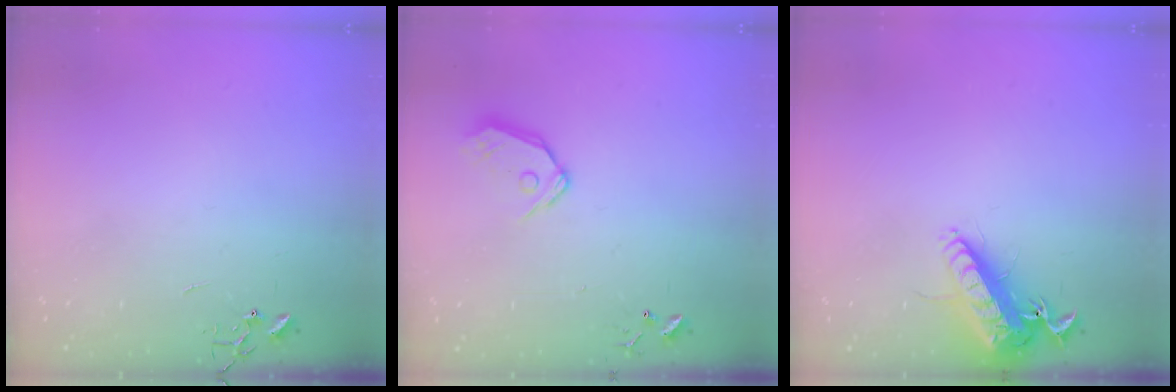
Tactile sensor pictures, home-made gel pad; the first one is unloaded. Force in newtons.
{"total": 9.3, "press": 9.2, "slide": 1.2}
{"total": 14.6, "press": 14.4, "slide": 2.8}